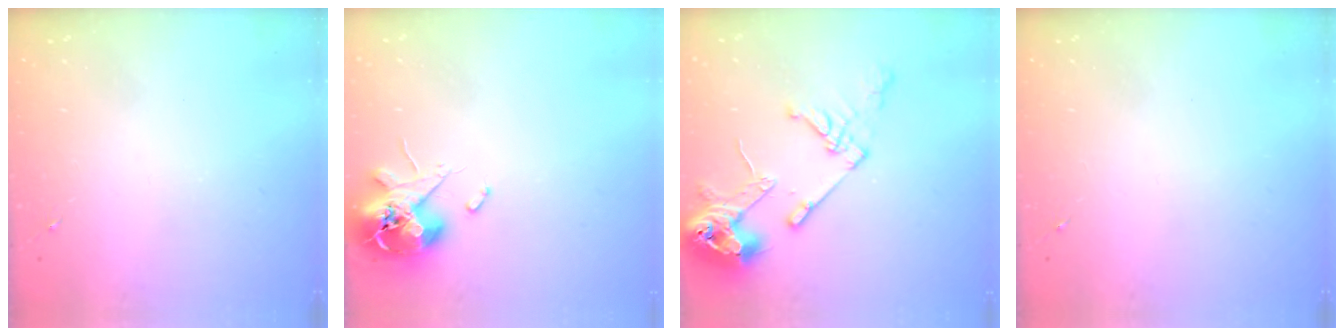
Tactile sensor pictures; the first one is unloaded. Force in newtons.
{"total": 11.3, "press": 11.2, "slide": 1.9}
{"total": 17.0, "press": 16.9, "slide": 1.9}
{"total": 0.0}